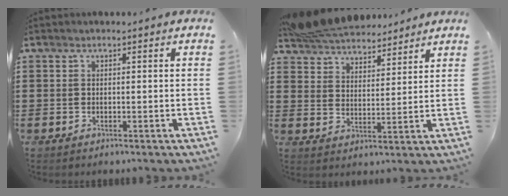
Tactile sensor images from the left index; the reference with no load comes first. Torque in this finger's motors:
{"motor_torque": [1.04, -1.10, 0.56, 0.15]}